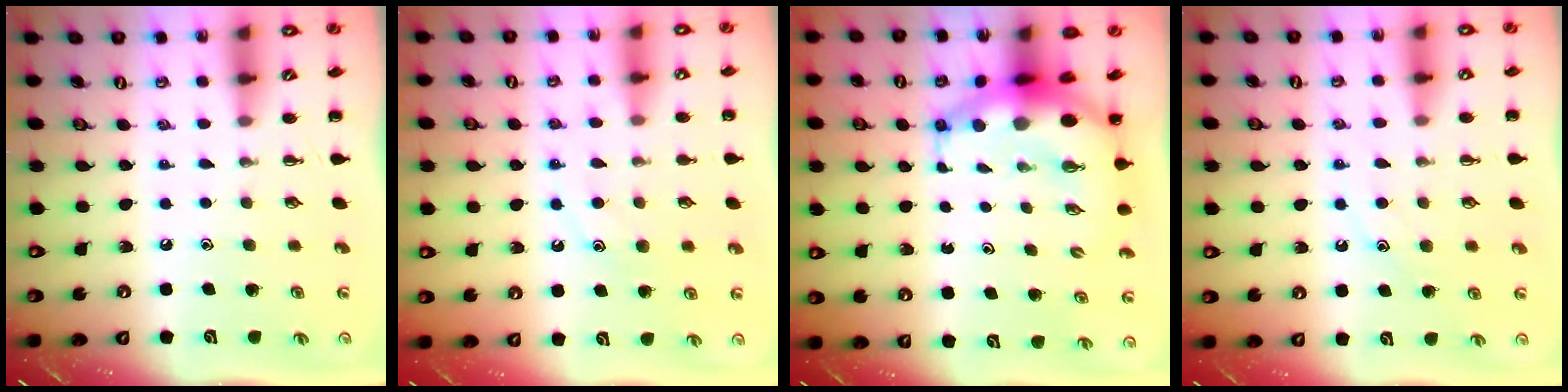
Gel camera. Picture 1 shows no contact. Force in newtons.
{"total": 10.6, "press": 10.6, "slide": 0.7}
{"total": 8.7, "press": 8.4, "slide": 2.2}
{"total": 10.2, "press": 10.1, "slide": 1.3}